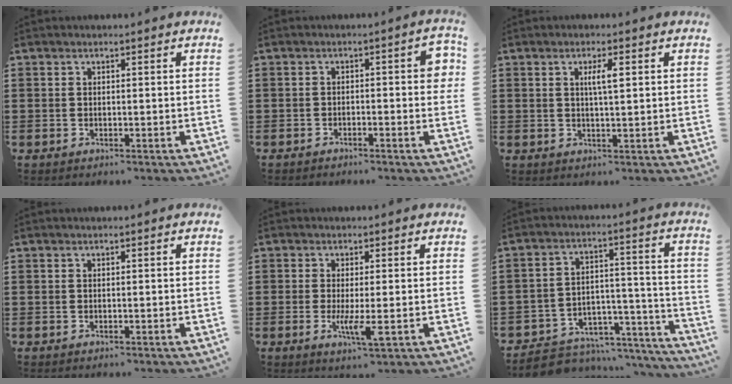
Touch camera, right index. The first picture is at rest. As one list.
[{"total": 2.8, "force": [-1.3, 0.5, 2.4], "torque": [-0.032, -0.001, -0.028]}, {"total": 3.0, "force": [0.8, 0.5, 2.9], "torque": [-0.056, 0.006, 0.010]}, {"total": 0.0}, {"total": 4.4, "force": [-1.0, 0.8, 4.2], "torque": [-0.086, -0.014, -0.019]}, {"total": 4.4, "force": [-3.7, 2.2, 0.6], "torque": [-0.021, 0.007, -0.074]}]